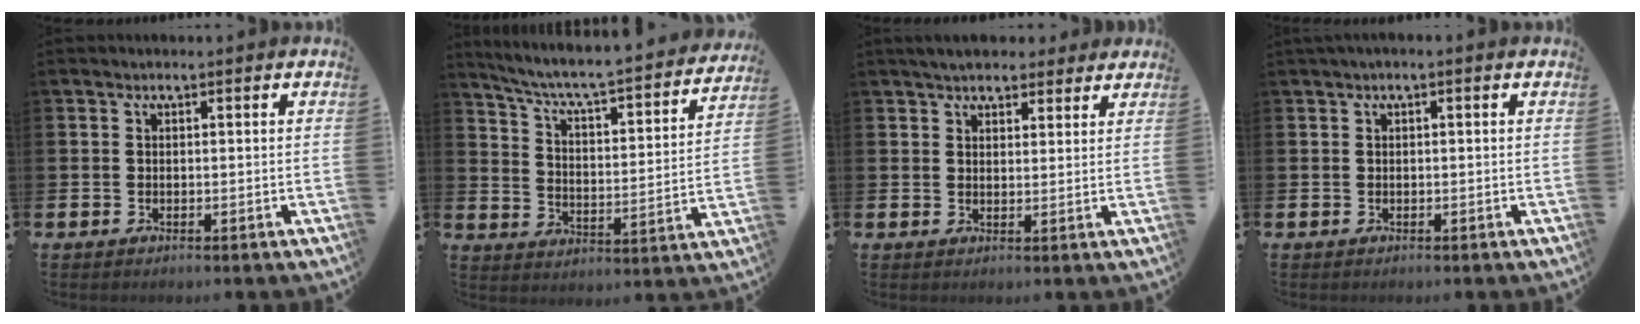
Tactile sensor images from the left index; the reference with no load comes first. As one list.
[{"total": 5.7, "force": [5.1, 0.6, 2.4], "torque": [-0.077, -0.044, 0.079]}, {"total": 4.6, "force": [4.2, 1.7, 0.8], "torque": [-0.019, -0.013, 0.078]}, {"total": 0.7, "force": [0.0, 0.0, 0.7], "torque": [-0.012, 0.001, 0.000]}]